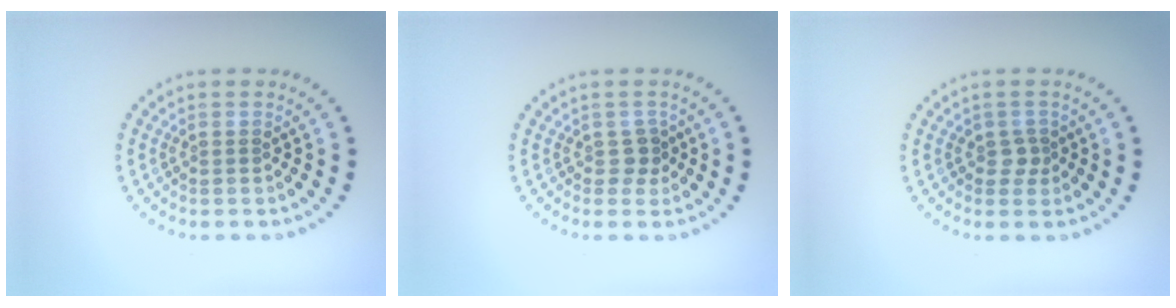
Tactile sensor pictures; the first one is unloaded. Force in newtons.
{"total": 1.3, "press": 1.0, "slide": 0.8}
{"total": 1.3, "press": 1.1, "slide": 0.8}